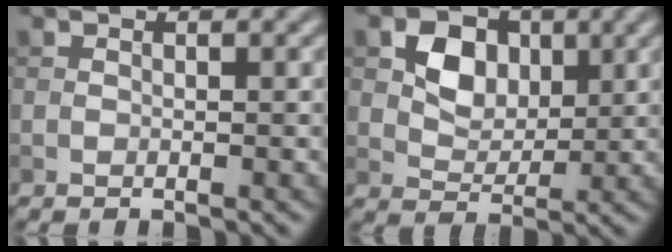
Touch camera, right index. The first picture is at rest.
{"total": 4.5, "force": [1.3, 3.4, 2.6], "torque": [-0.042, 0.004, 0.017]}